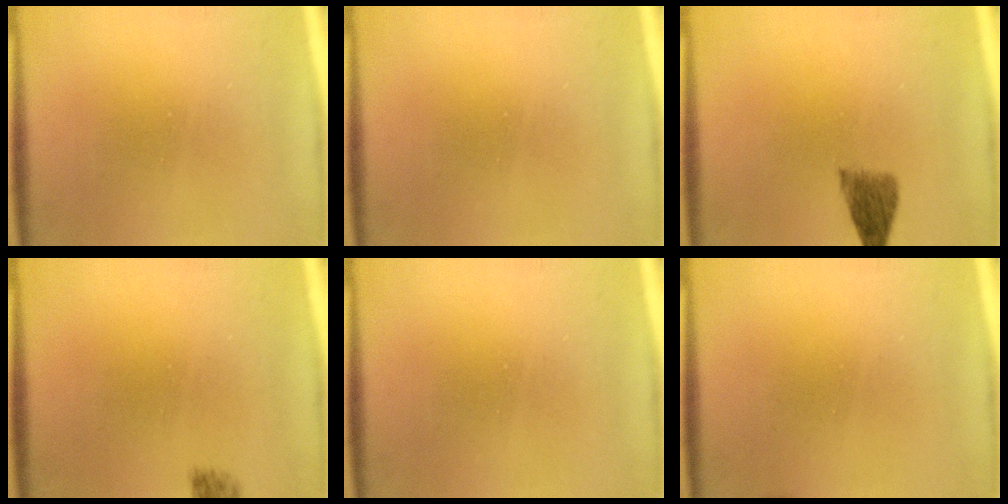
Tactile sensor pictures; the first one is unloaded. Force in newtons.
{"total": 0.0}
{"total": 5.2}
{"total": 1.2}
{"total": 0.0}
{"total": 1.1}